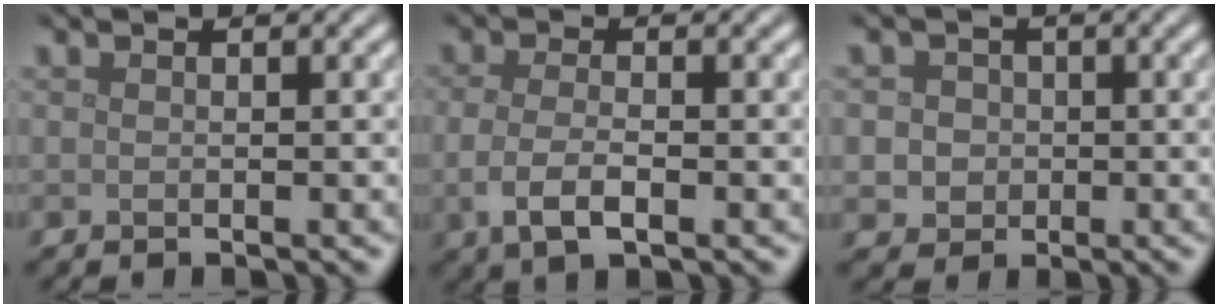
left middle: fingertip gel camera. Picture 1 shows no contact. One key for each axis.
{"total": 3.4, "fx": -0.9, "fy": 1.4, "fz": 3.0, "tx": -0.066, "ty": -0.008, "tz": -0.021}
{"total": 3.8, "fx": 0.3, "fy": 3.5, "fz": 1.5, "tx": -0.009, "ty": 0.020, "tz": -0.008}